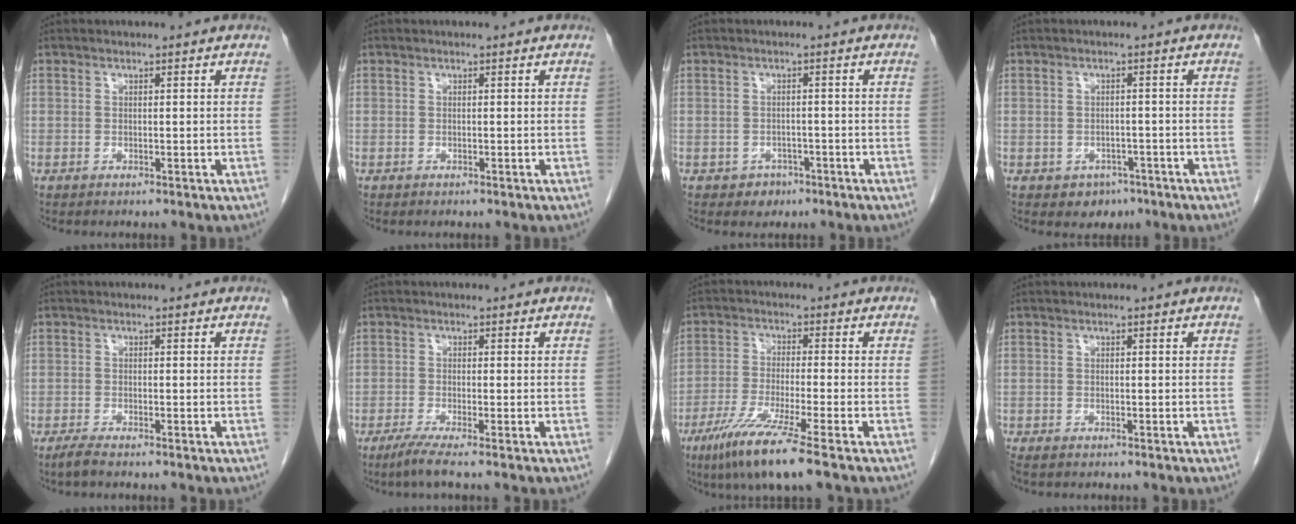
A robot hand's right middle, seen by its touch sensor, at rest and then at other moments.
{"total": 0.0}
{"total": 2.4, "force": [-1.4, 1.9, 0.4], "torque": [-0.005, 0.008, -0.015]}
{"total": 3.1, "force": [-1.8, 2.4, 0.7], "torque": [-0.007, 0.009, -0.016]}
{"total": 1.7, "force": [-1.4, 0.0, 0.9], "torque": [-0.028, -0.006, -0.030]}
{"total": 3.1, "force": [-2.2, -0.5, 2.1], "torque": [-0.047, -0.011, -0.047]}
{"total": 9.9, "force": [-6.3, -0.8, 7.7], "torque": [-0.147, -0.034, -0.116]}
{"total": 1.9, "force": [-1.5, 0.7, 0.8], "torque": [-0.019, -0.007, -0.024]}